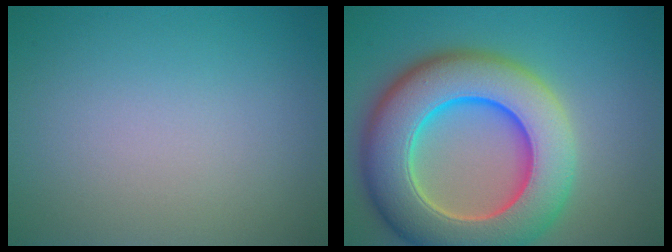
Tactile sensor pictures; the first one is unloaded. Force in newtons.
{"total": 12.6, "press": 12.6, "slide": 0.6}